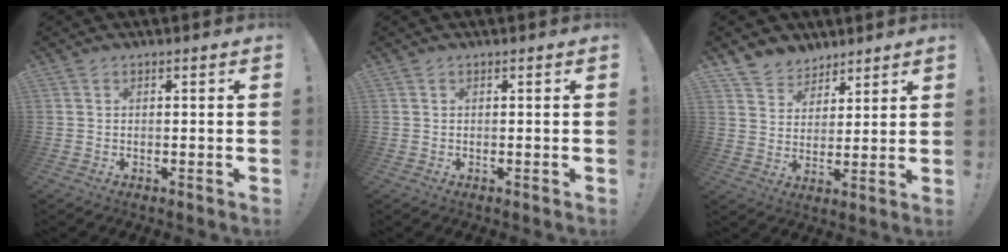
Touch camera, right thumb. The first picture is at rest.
{"total": 0.0}
{"total": 6.9, "force": [5.2, 4.4, -0.2], "torque": [-0.006, -0.049, 0.104]}